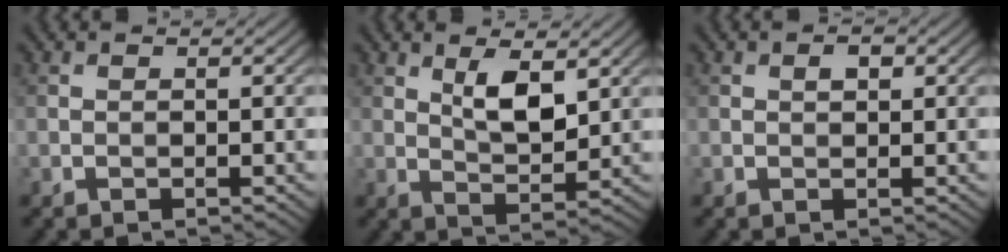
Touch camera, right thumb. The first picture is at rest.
{"total": 5.4, "force": [2.3, 2.2, 4.4], "torque": [-0.085, -0.008, 0.043]}
{"total": 1.2, "force": [0.4, 0.7, 0.9], "torque": [-0.014, 0.001, 0.006]}